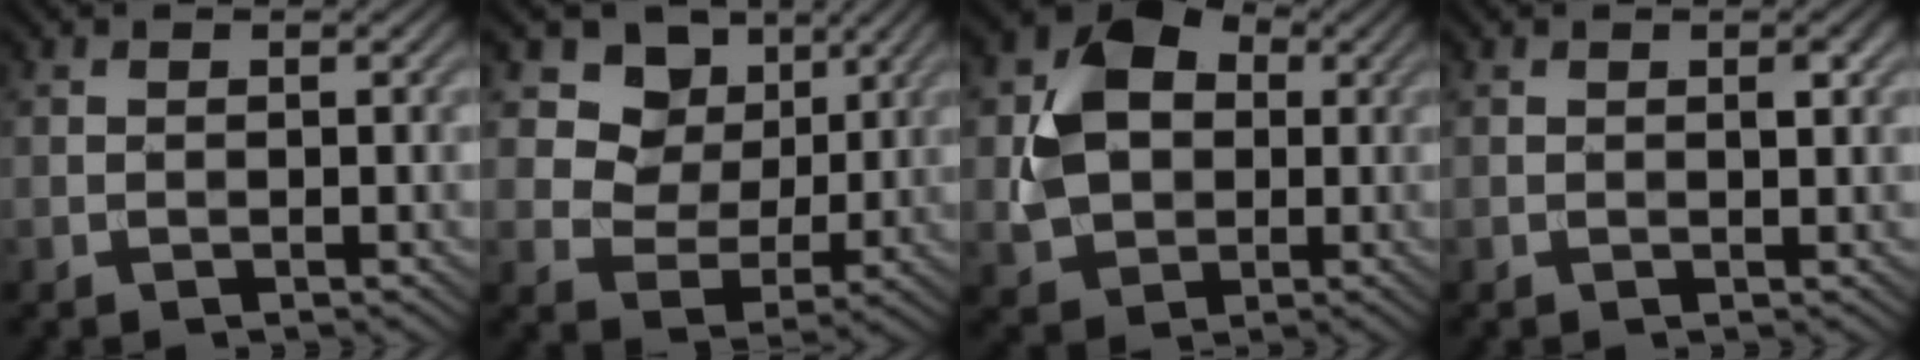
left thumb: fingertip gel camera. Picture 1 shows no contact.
{"total": 10.6, "force": [5.1, 7.9, 4.8], "torque": [-0.109, -0.013, 0.108]}
{"total": 8.2, "force": [0.9, 6.9, 4.4], "torque": [-0.097, 0.002, 0.019]}
{"total": 1.2, "force": [0.4, 0.4, 1.1], "torque": [-0.015, -0.001, 0.008]}